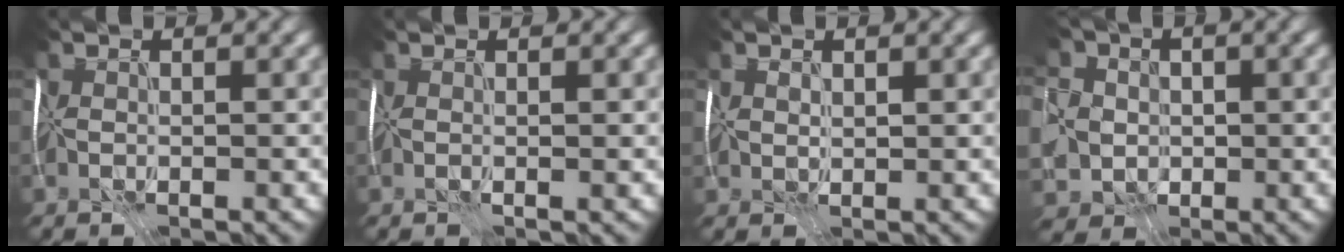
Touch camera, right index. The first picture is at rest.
{"total": 0.8, "force": [0.3, -0.3, 0.7], "torque": [-0.007, -0.003, 0.006]}
{"total": 1.1, "force": [0.9, 0.4, 0.3], "torque": [-0.013, 0.003, 0.019]}
{"total": 5.6, "force": [0.4, 5.1, 2.3], "torque": [-0.057, 0.025, -0.022]}